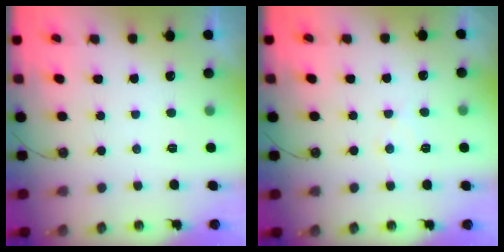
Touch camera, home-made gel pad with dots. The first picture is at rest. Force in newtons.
{"total": 6.0, "press": 6.0, "slide": 0.7}